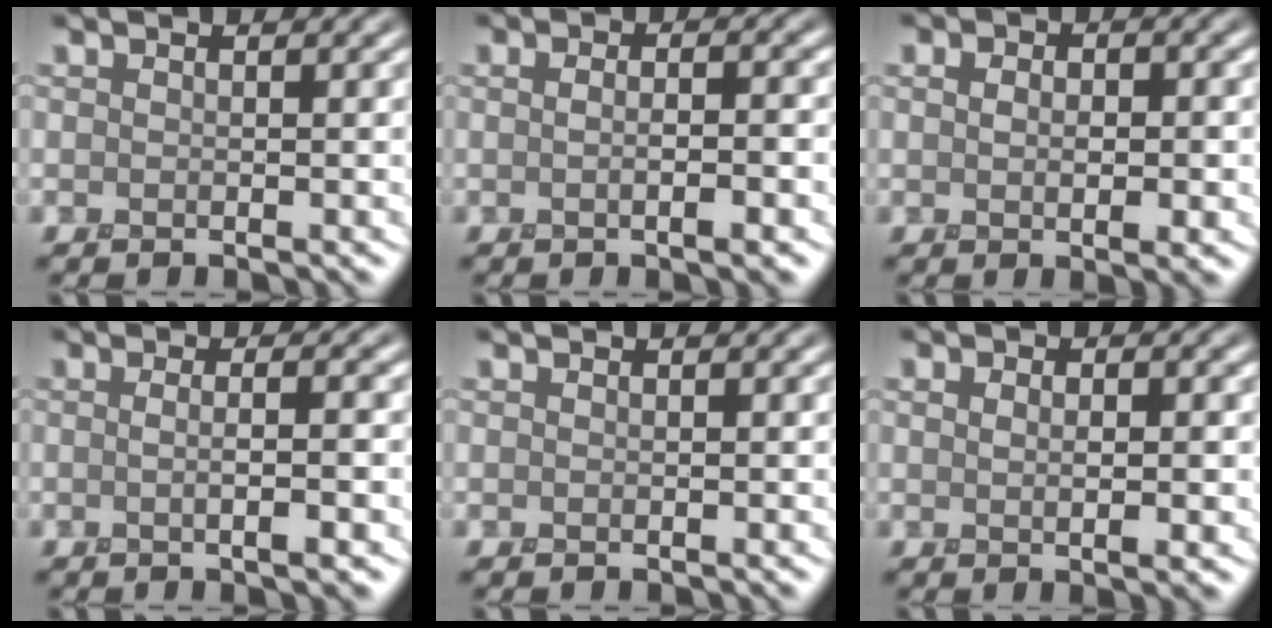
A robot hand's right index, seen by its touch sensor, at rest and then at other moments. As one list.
[{"total": 3.6, "force": [-0.2, 1.5, 3.3], "torque": [-0.025, 0.000, -0.008]}, {"total": 3.5, "force": [0.3, 2.2, 2.7], "torque": [-0.027, 0.005, -0.004]}, {"total": 3.5, "force": [-0.3, 0.9, 3.4], "torque": [-0.033, 0.001, -0.011]}, {"total": 0.0}, {"total": 2.4, "force": [0.2, 1.0, 2.1], "torque": [-0.033, -0.004, 0.007]}]